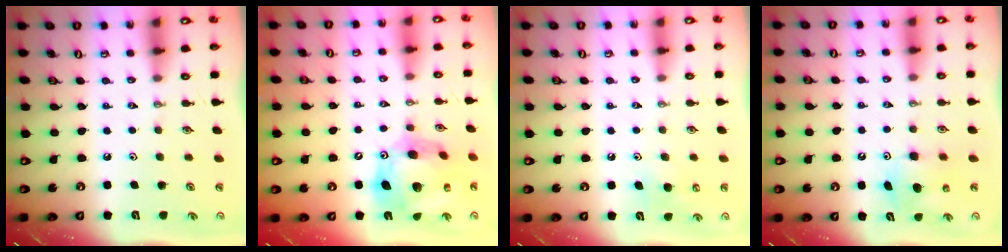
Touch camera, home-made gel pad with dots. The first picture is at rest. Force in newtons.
{"total": 19.0, "press": 18.9, "slide": 1.8}
{"total": 7.8, "press": 7.7, "slide": 1.5}
{"total": 7.9, "press": 7.9, "slide": 0.8}